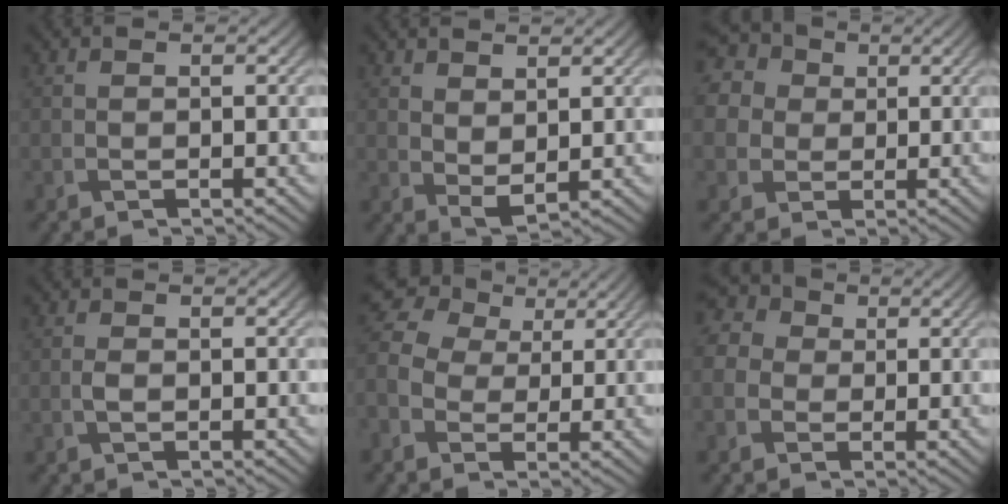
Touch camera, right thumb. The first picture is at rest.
{"total": 3.2, "force": [2.0, 1.4, 2.0], "torque": [-0.047, -0.005, 0.045]}
{"total": 12.7, "force": [4.4, 10.5, 5.7], "torque": [-0.187, 0.024, 0.075]}
{"total": 0.9, "force": [-0.1, 0.4, 0.8], "torque": [-0.021, -0.001, -0.004]}
{"total": 8.3, "force": [0.5, 6.7, 4.9], "torque": [-0.144, 0.005, 0.005]}
{"total": 6.9, "force": [0.6, 6.2, 3.2], "torque": [-0.112, 0.018, -0.008]}